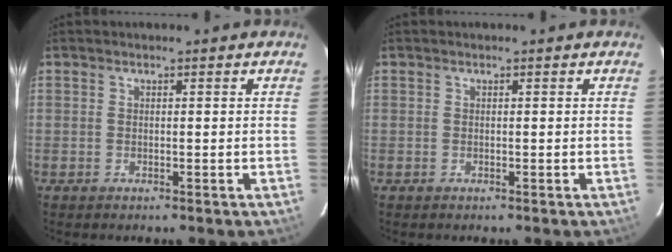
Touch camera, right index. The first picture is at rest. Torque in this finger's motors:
{"motor_torque": [0.00, 0.00, 0.00, 0.00]}